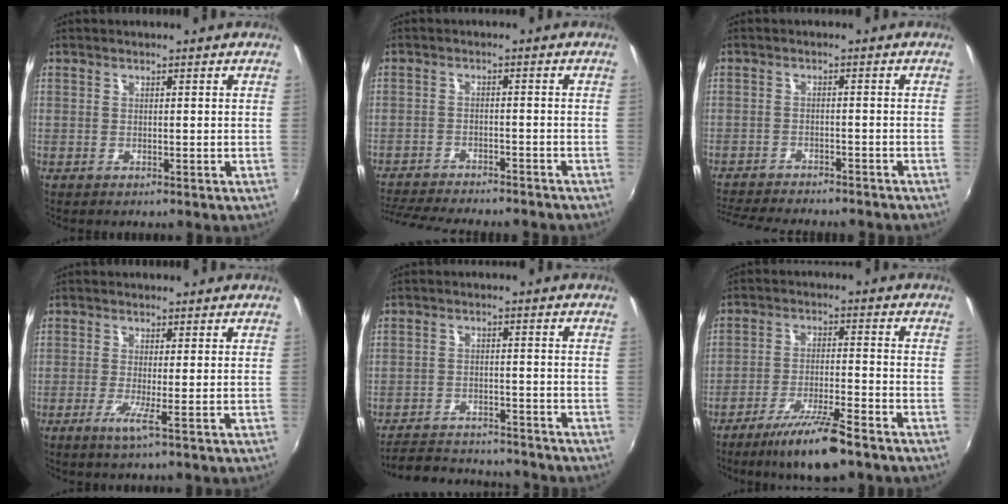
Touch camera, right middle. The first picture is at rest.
{"total": 15.0, "force": [-13.3, 2.7, 6.2], "torque": [-0.135, -0.026, -0.198]}
{"total": 12.8, "force": [-11.5, 2.4, 5.1], "torque": [-0.117, -0.022, -0.172]}
{"total": 2.5, "force": [-0.7, -0.8, 2.3], "torque": [-0.054, -0.009, -0.022]}
{"total": 12.4, "force": [-11.4, 2.8, 3.7], "torque": [-0.098, 0.000, -0.171]}
{"total": 10.5, "force": [-7.7, 1.3, 7.0], "torque": [-0.145, -0.016, -0.133]}